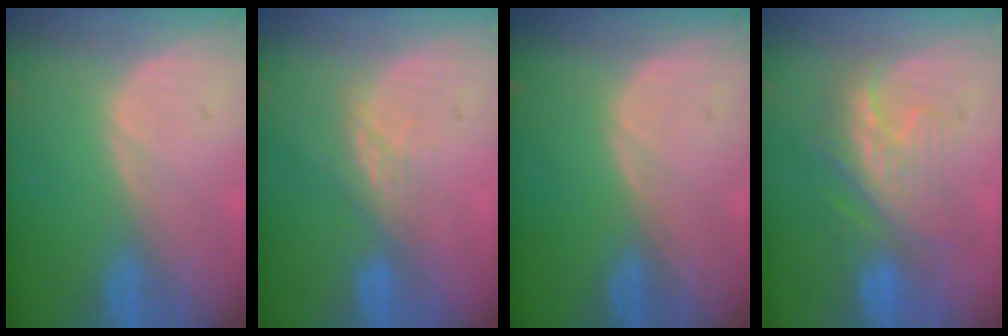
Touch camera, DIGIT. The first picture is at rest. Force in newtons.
{"total": 3.3, "press": 3.0, "slide": 1.5}
{"total": 0.0}
{"total": 7.9, "press": 7.8, "slide": 1.4}